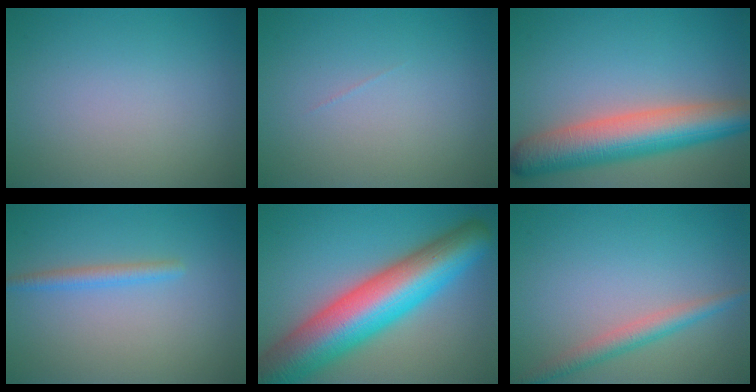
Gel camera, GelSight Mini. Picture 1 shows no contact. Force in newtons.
{"total": 0.0}
{"total": 8.6, "press": 8.5, "slide": 0.6}
{"total": 1.7, "press": 1.7, "slide": 0.1}
{"total": 13.1, "press": 13.1, "slide": 0.4}
{"total": 2.5, "press": 2.5, "slide": 0.1}